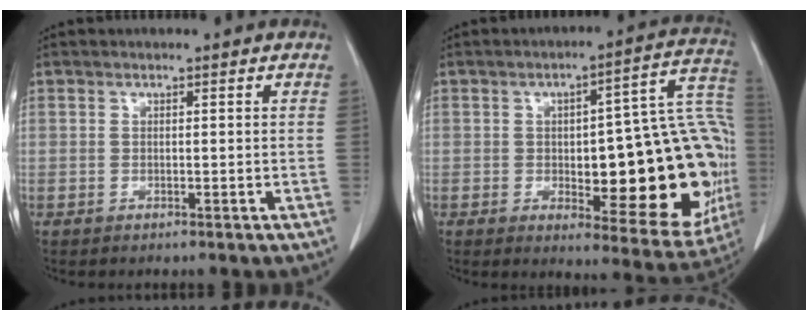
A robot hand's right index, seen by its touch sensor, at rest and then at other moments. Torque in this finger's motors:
{"motor_torque": [1.65, -0.49, 0.50, 0.12]}